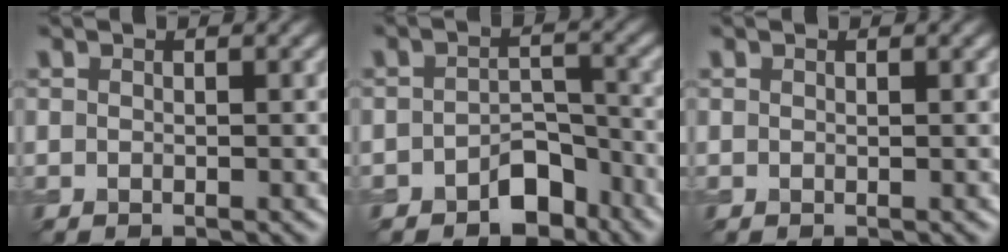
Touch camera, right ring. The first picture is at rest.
{"total": 3.7, "force": [-2.4, 2.1, 1.8], "torque": [-0.017, 0.009, -0.039]}
{"total": 0.0}